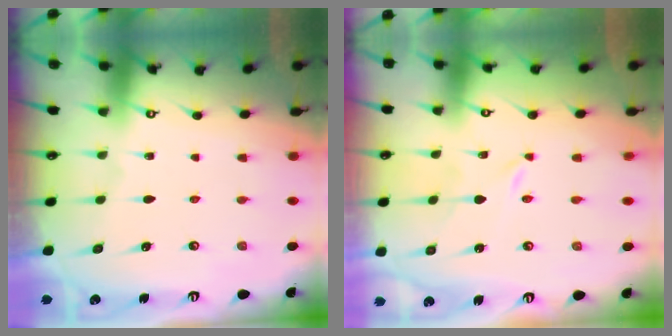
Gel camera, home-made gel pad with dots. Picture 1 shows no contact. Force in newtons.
{"total": 0.0}